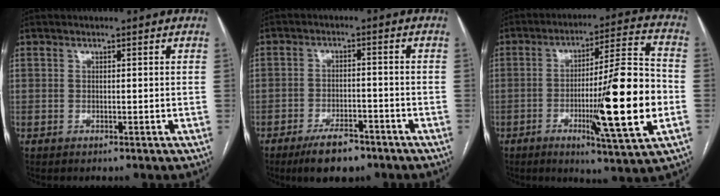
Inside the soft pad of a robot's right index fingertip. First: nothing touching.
{"total": 7.0, "force": [-5.0, 2.6, 4.0], "torque": [-0.071, -0.003, -0.080]}
{"total": 18.3, "force": [-4.2, 0.4, 17.8], "torque": [-0.280, -0.010, -0.063]}